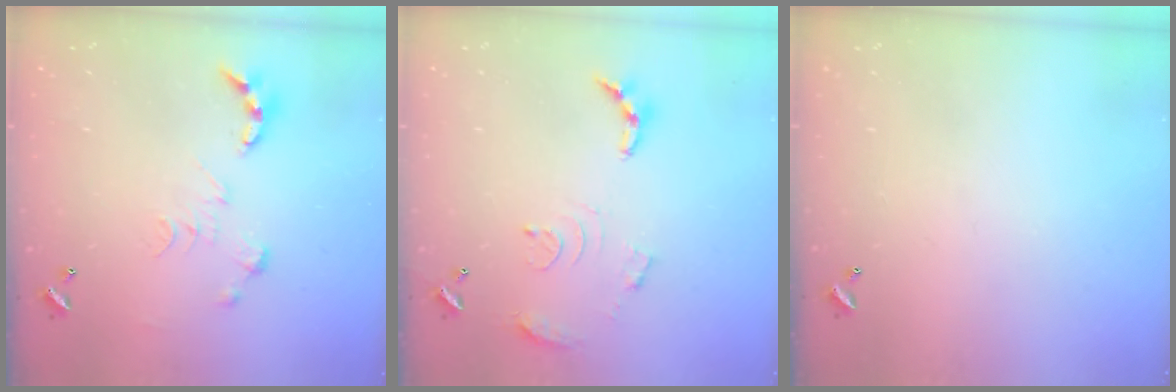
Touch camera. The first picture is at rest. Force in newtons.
{"total": 10.6, "press": 10.6, "slide": 0.8}
{"total": 0.0}